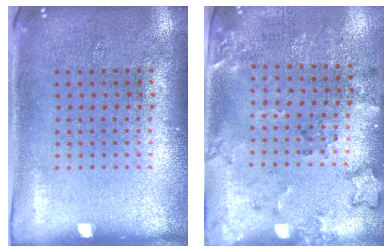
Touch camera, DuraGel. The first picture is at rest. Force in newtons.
{"total": 1.9, "press": 1.5, "slide": 1.2}